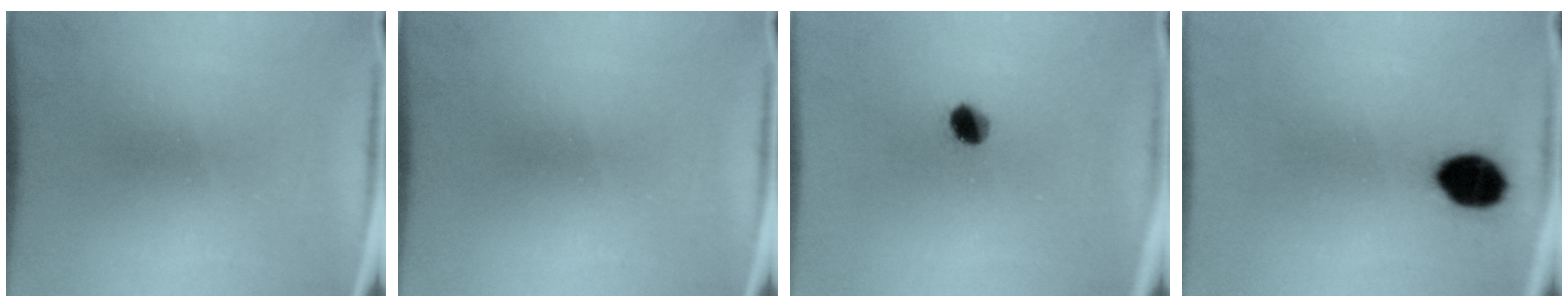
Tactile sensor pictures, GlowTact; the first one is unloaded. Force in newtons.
{"total": 0.0}
{"total": 4.0}
{"total": 8.8}